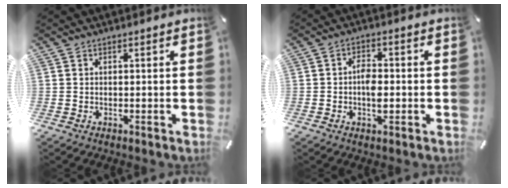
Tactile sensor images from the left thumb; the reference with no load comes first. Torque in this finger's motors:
{"motor_torque": [0.08, 0.24, 0.66, 0.29, 0.07]}